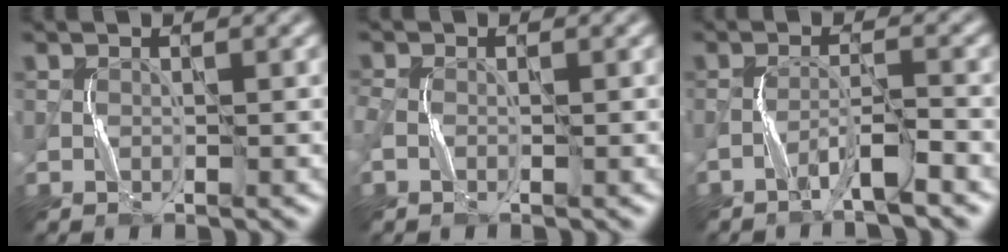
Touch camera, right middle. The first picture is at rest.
{"total": 1.3, "force": [-0.5, 0.9, 0.9], "torque": [-0.026, 0.001, -0.013]}
{"total": 3.0, "force": [-2.1, 0.1, 2.1], "torque": [-0.040, 0.011, -0.046]}